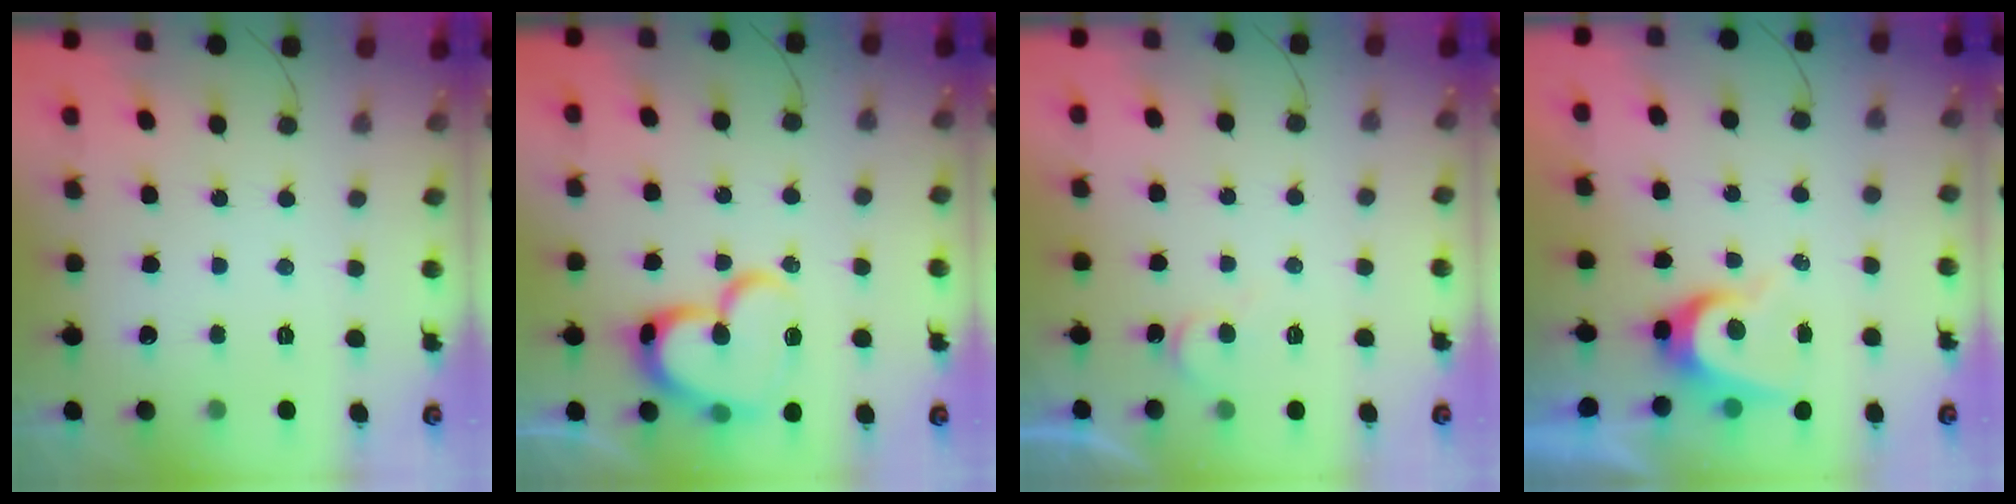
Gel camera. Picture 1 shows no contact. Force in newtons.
{"total": 18.9, "press": 18.8, "slide": 1.9}
{"total": 5.9, "press": 5.9, "slide": 0.6}
{"total": 6.8, "press": 6.8, "slide": 0.6}